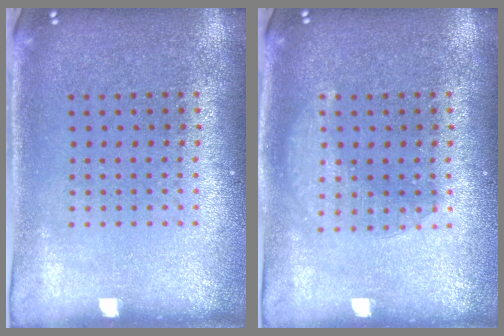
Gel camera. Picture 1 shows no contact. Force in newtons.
{"total": 1.8, "press": 1.8, "slide": 0.2}